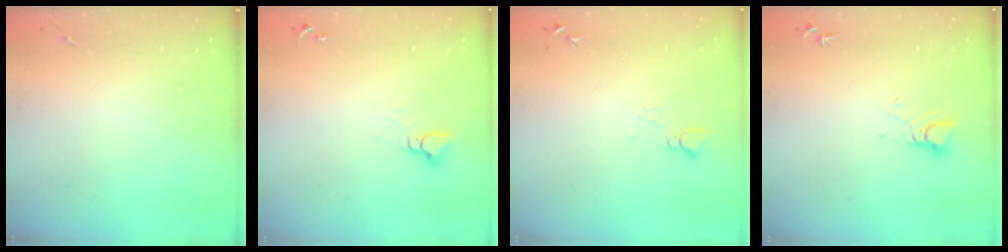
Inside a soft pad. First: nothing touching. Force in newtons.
{"total": 4.2, "press": 4.2, "slide": 0.2}
{"total": 5.9, "press": 5.8, "slide": 0.6}
{"total": 3.8, "press": 3.8, "slide": 0.2}